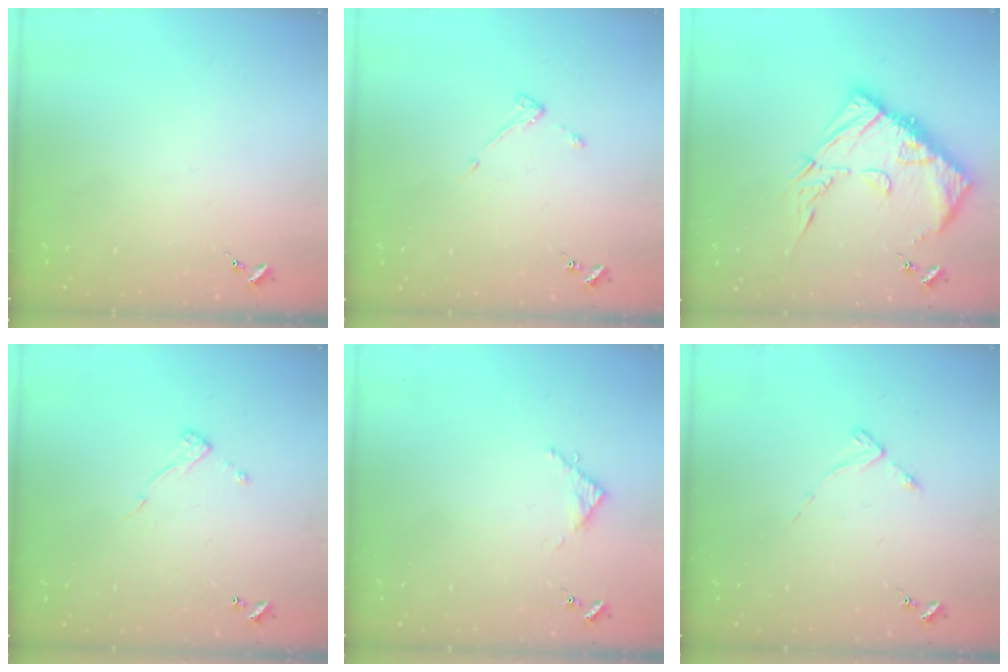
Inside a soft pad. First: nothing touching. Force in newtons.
{"total": 3.0, "press": 3.0, "slide": 0.4}
{"total": 16.8, "press": 16.7, "slide": 1.7}
{"total": 7.0, "press": 7.0, "slide": 0.4}
{"total": 3.1, "press": 3.1, "slide": 0.4}
{"total": 2.8, "press": 2.8, "slide": 0.3}